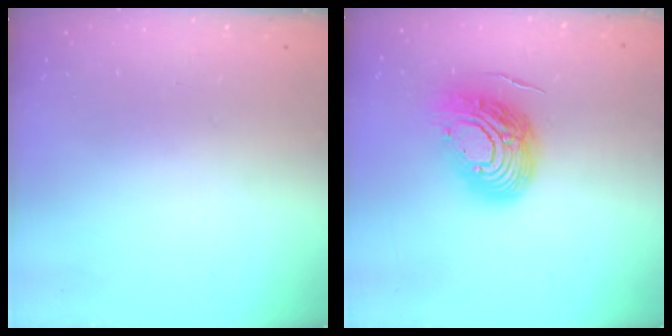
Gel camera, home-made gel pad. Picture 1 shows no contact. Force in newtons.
{"total": 15.0, "press": 14.9, "slide": 1.5}